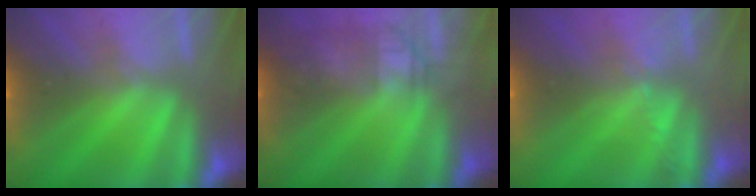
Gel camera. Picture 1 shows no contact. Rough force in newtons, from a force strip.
{"total": 2.2}
{"total": 2.1}